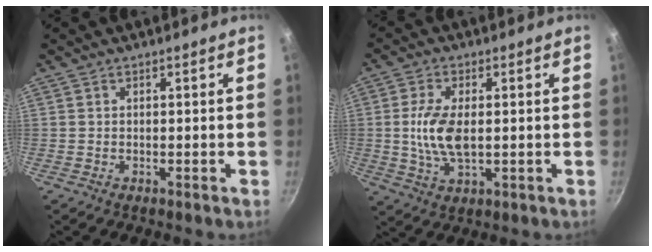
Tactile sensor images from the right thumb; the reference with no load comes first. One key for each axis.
{"total": 8.6, "fx": 0.2, "fy": 4.2, "fz": 7.4, "tx": -0.151, "ty": -0.003, "tz": 0.003}